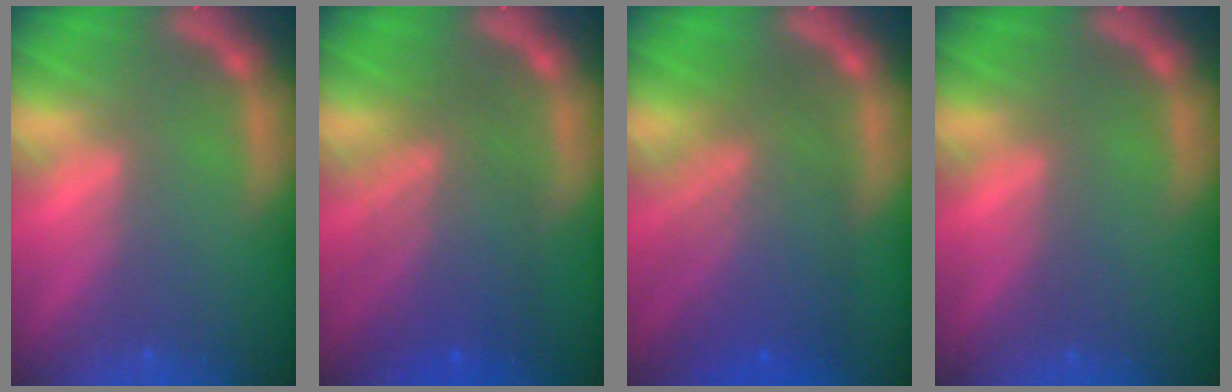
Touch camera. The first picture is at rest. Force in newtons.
{"total": 7.0}
{"total": 8.5}
{"total": 0.0}